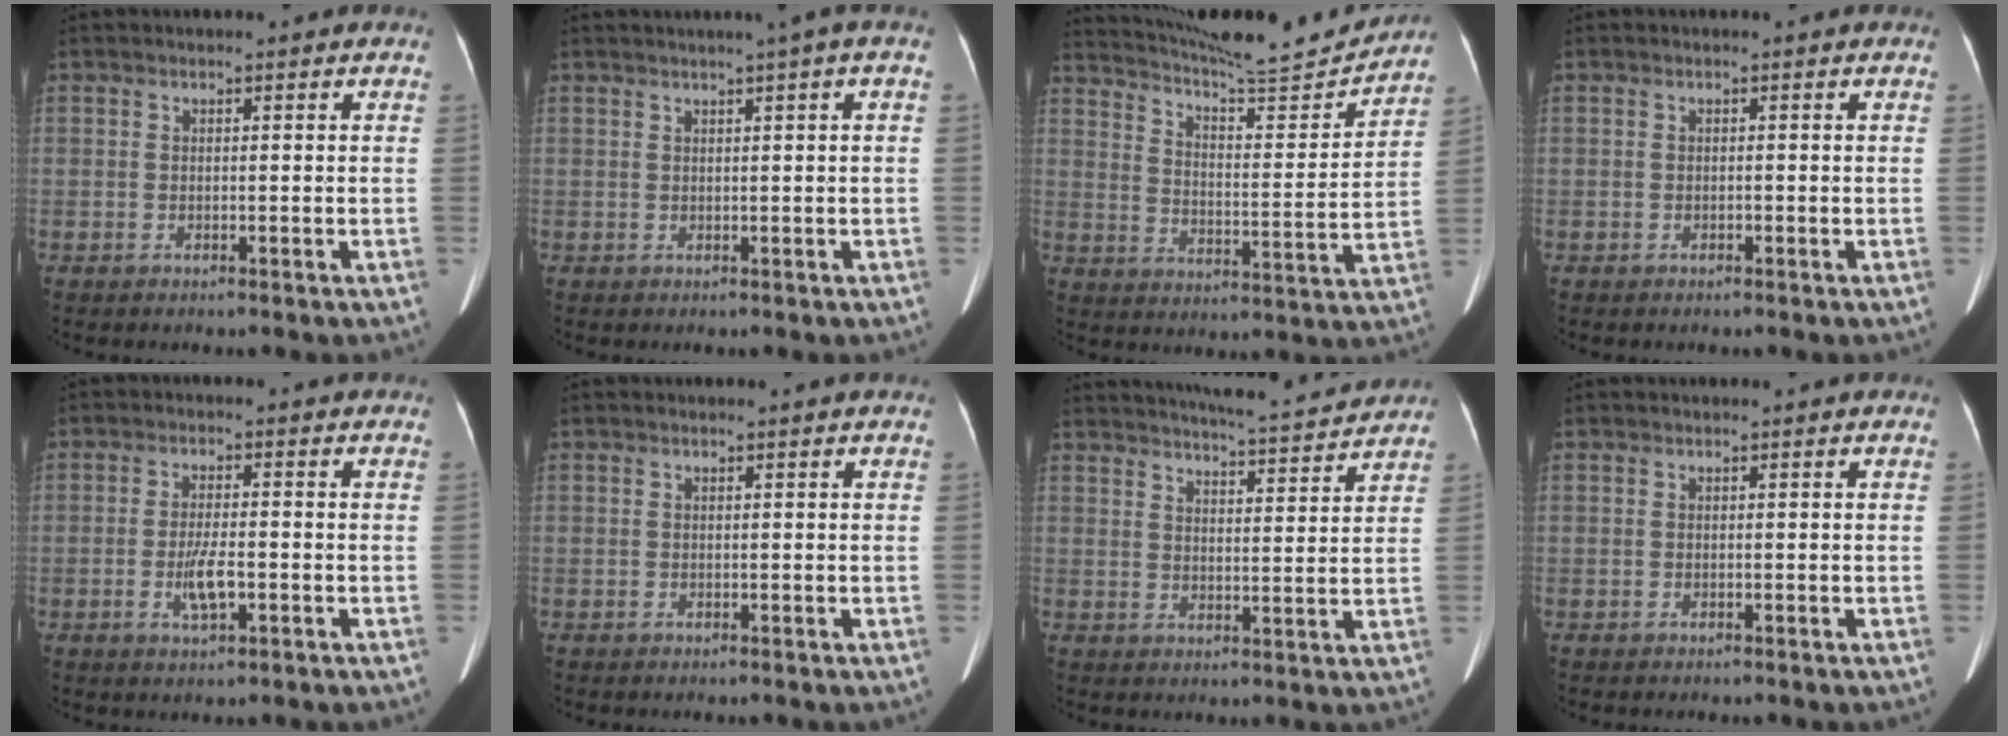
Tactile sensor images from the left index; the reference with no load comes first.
{"total": 3.0, "force": [1.6, -0.6, 2.4], "torque": [-0.036, 0.012, 0.025]}
{"total": 17.8, "force": [17.1, 0.1, 4.8], "torque": [-0.091, -0.039, 0.250]}
{"total": 0.0}
{"total": 4.3, "force": [-1.3, 1.0, 4.0], "torque": [-0.081, -0.003, -0.021]}
{"total": 0.0}
{"total": 12.4, "force": [11.8, 0.8, 3.8], "torque": [-0.062, 0.004, 0.156]}
{"total": 0.0}